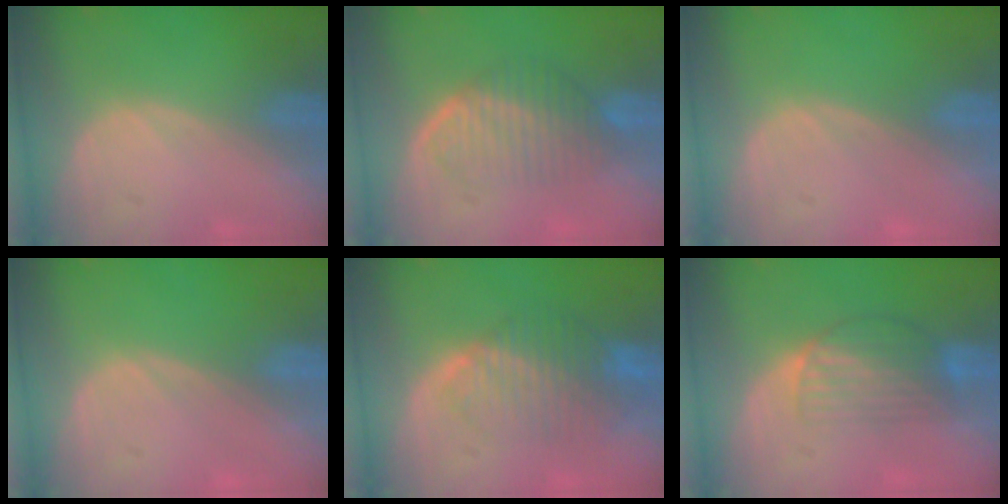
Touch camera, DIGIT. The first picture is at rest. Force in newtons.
{"total": 5.9, "press": 5.8, "slide": 1.3}
{"total": 0.0}
{"total": 0.0}
{"total": 8.4, "press": 7.2, "slide": 4.3}
{"total": 6.5, "press": 5.5, "slide": 3.5}